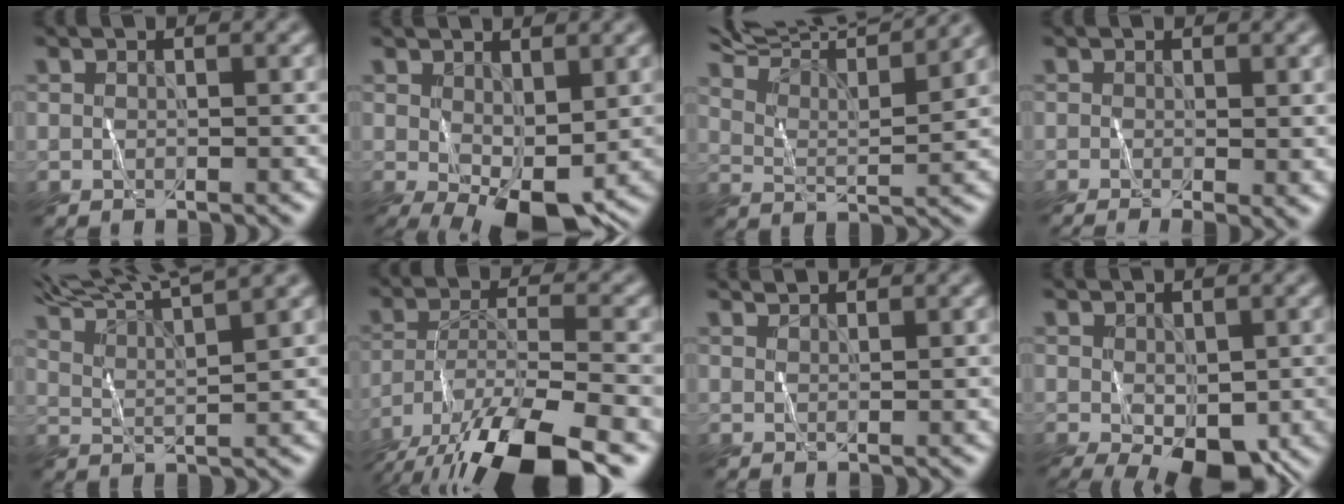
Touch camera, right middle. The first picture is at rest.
{"total": 6.1, "force": [-0.9, 2.8, 5.3], "torque": [-0.099, -0.005, -0.009]}
{"total": 11.6, "force": [10.2, 2.0, 5.2], "torque": [-0.098, 0.017, 0.125]}
{"total": 1.6, "force": [0.0, 0.3, 1.6], "torque": [-0.020, -0.004, 0.000]}
{"total": 9.1, "force": [8.0, 1.3, 4.2], "torque": [-0.078, 0.032, 0.094]}
{"total": 11.9, "force": [-8.9, 3.1, 7.3], "torque": [-0.135, -0.013, -0.154]}
{"total": 1.1, "force": [1.1, -0.2, 0.1], "torque": [-0.007, 0.005, 0.019]}
{"total": 6.3, "force": [-2.0, 3.2, 5.0], "torque": [-0.096, -0.004, -0.026]}